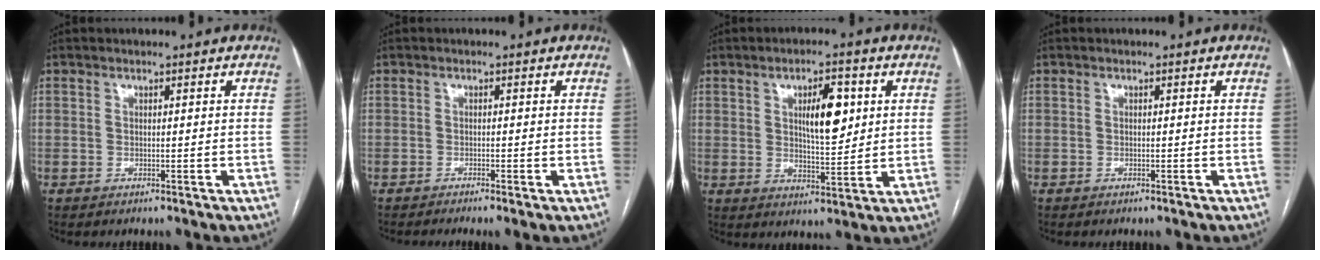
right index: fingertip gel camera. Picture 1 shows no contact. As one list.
[{"total": 1.7, "force": [-1.3, -0.1, 1.2], "torque": [-0.019, -0.001, -0.022]}, {"total": 7.8, "force": [2.3, 2.5, 7.0], "torque": [-0.112, 0.003, 0.041]}, {"total": 0.0}]